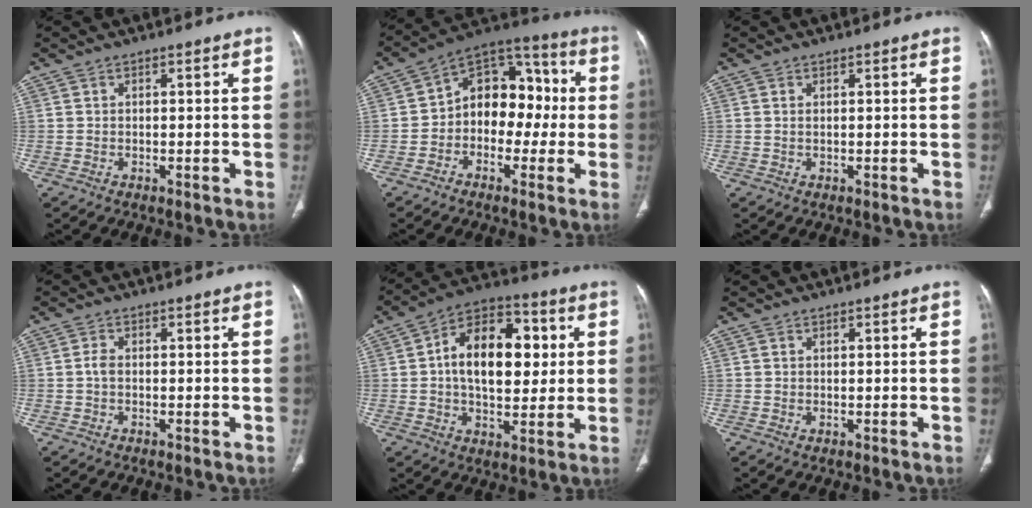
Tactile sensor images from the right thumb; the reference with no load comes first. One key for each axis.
{"total": 13.9, "fx": -0.9, "fy": 9.9, "fz": 9.6, "tx": -0.093, "ty": 0.048, "tz": -0.032}
{"total": 0.5, "fx": 0.1, "fy": 0.2, "fz": 0.5, "tx": -0.017, "ty": 0.002, "tz": 0.005}
{"total": 1.4, "fx": -0.2, "fy": 0.8, "fz": 1.1, "tx": -0.022, "ty": 0.002, "tz": -0.006}
{"total": 17.6, "fx": 2.5, "fy": 10.4, "fz": 13.9, "tx": -0.187, "ty": 0.014, "tz": 0.034}
{"total": 0.0}